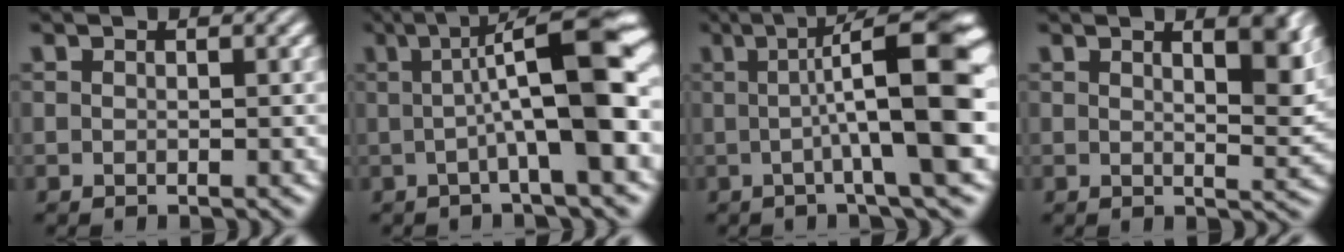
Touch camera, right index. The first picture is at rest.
{"total": 10.5, "force": [2.1, 1.8, 10.1], "torque": [-0.118, 0.028, 0.023]}
{"total": 11.0, "force": [1.6, 1.8, 10.7], "torque": [-0.120, 0.022, 0.017]}
{"total": 3.6, "force": [1.7, -0.5, 3.1], "torque": [-0.031, -0.011, 0.030]}